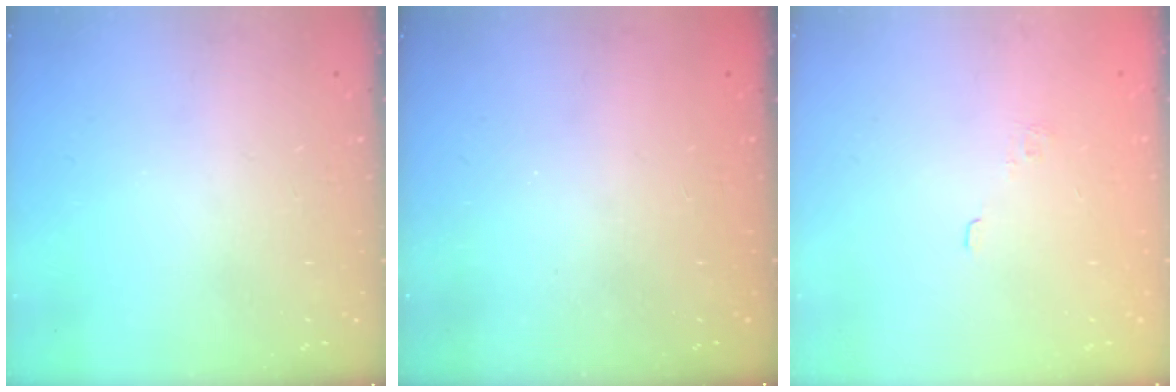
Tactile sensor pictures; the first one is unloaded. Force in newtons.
{"total": 2.4, "press": 2.2, "slide": 0.8}
{"total": 1.5, "press": 0.9, "slide": 1.3}